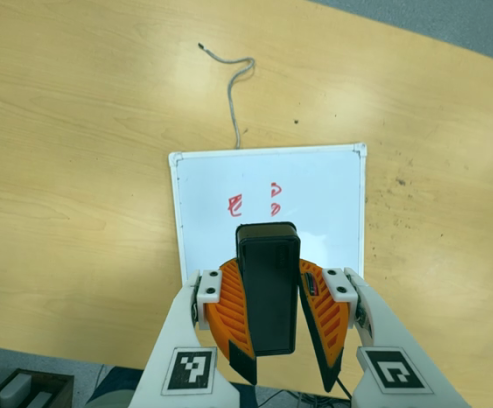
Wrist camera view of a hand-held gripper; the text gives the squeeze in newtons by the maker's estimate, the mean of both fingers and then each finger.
{"total": 10.6, "left": 9.9, "right": 11.2}